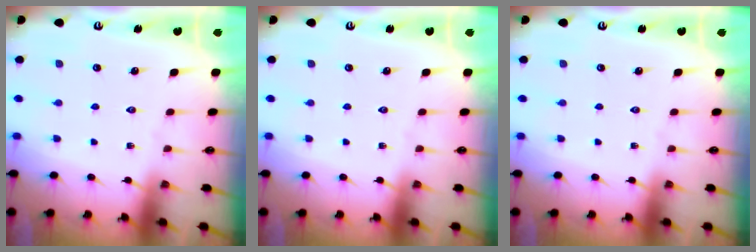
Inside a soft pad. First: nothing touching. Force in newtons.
{"total": 0.0}
{"total": 0.0}